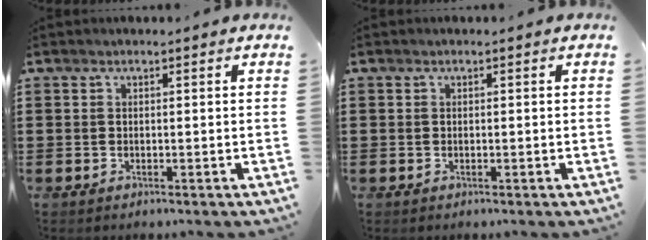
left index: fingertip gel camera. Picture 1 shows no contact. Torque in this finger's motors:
{"motor_torque": [0.00, 0.00, 0.00, 0.01]}